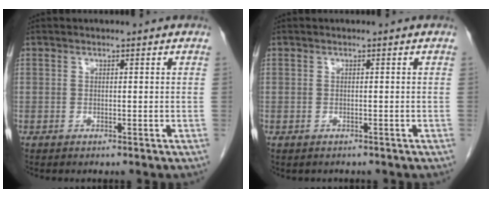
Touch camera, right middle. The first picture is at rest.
{"total": 0.6, "force": [-0.5, 0.3, 0.1], "torque": [-0.009, 0.001, -0.007]}